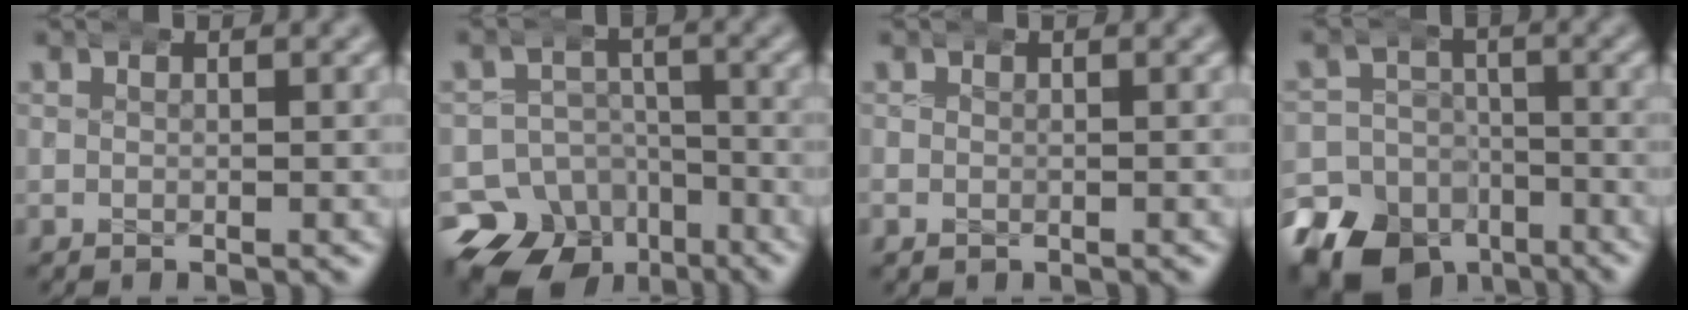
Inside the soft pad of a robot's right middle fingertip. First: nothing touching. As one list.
[{"total": 16.7, "force": [-9.7, 12.6, 5.1], "torque": [-0.081, -0.062, -0.153]}, {"total": 0.5, "force": [-0.2, 0.4, 0.3], "torque": [-0.004, 0.000, -0.002]}, {"total": 13.9, "force": [-8.9, 9.9, 4.1], "torque": [-0.059, -0.051, -0.142]}]